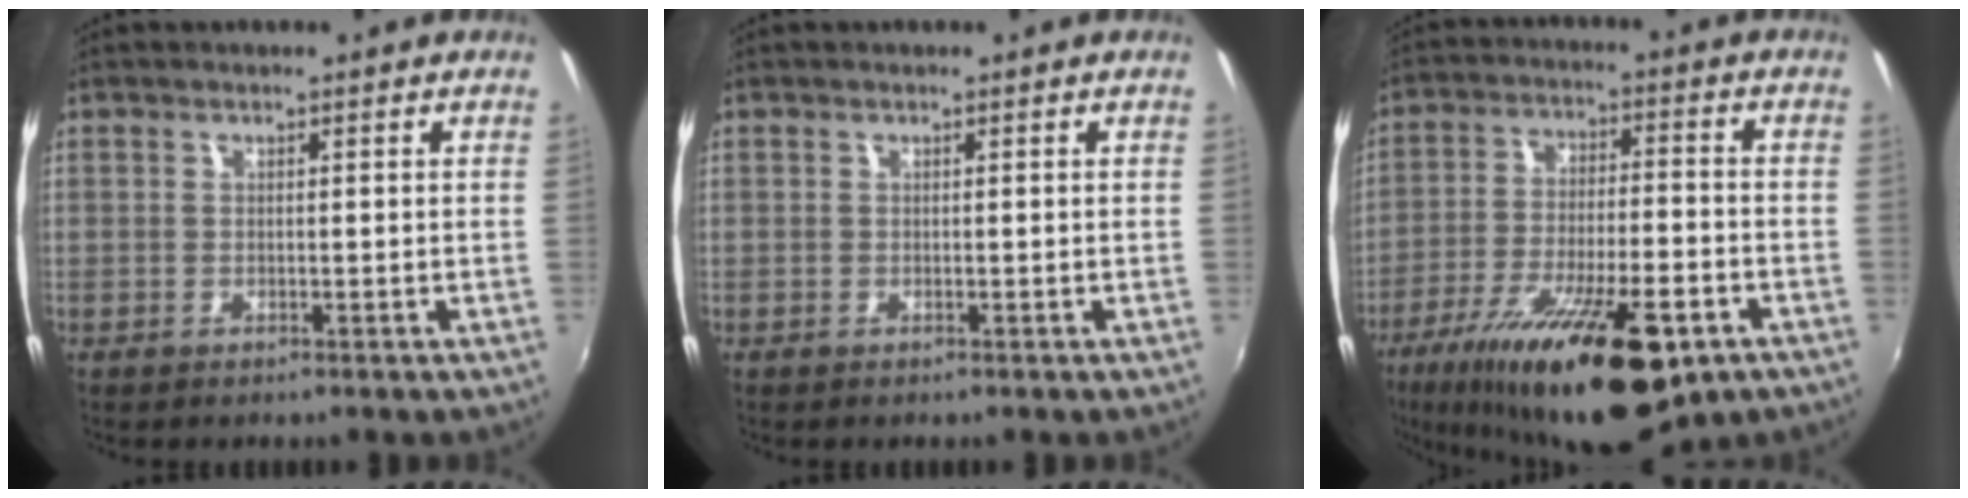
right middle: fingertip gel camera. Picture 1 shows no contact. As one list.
[{"total": 0.0}, {"total": 22.9, "force": [-13.8, 6.7, 17.0], "torque": [-0.299, -0.049, -0.215]}]